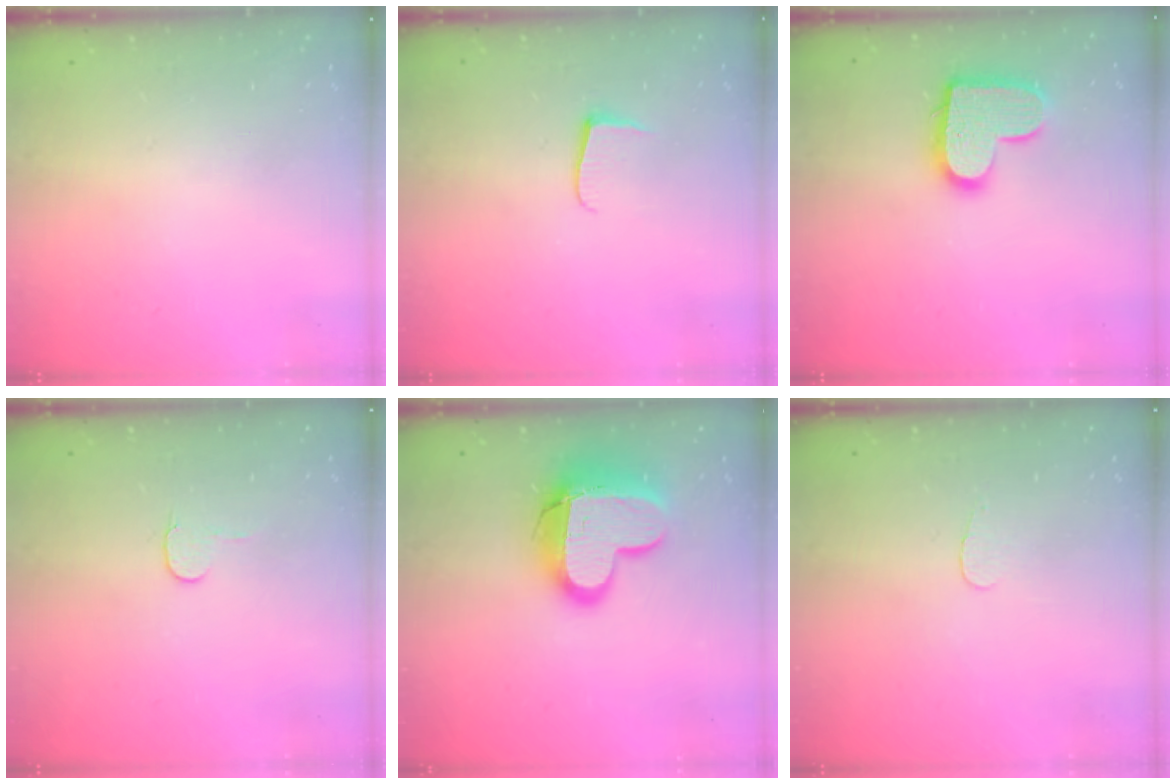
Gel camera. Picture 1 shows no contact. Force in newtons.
{"total": 5.4, "press": 5.3, "slide": 0.5}
{"total": 14.6, "press": 14.6, "slide": 0.9}
{"total": 3.6, "press": 3.6, "slide": 0.4}
{"total": 16.2, "press": 16.2, "slide": 1.4}
{"total": 2.8, "press": 2.8, "slide": 0.3}